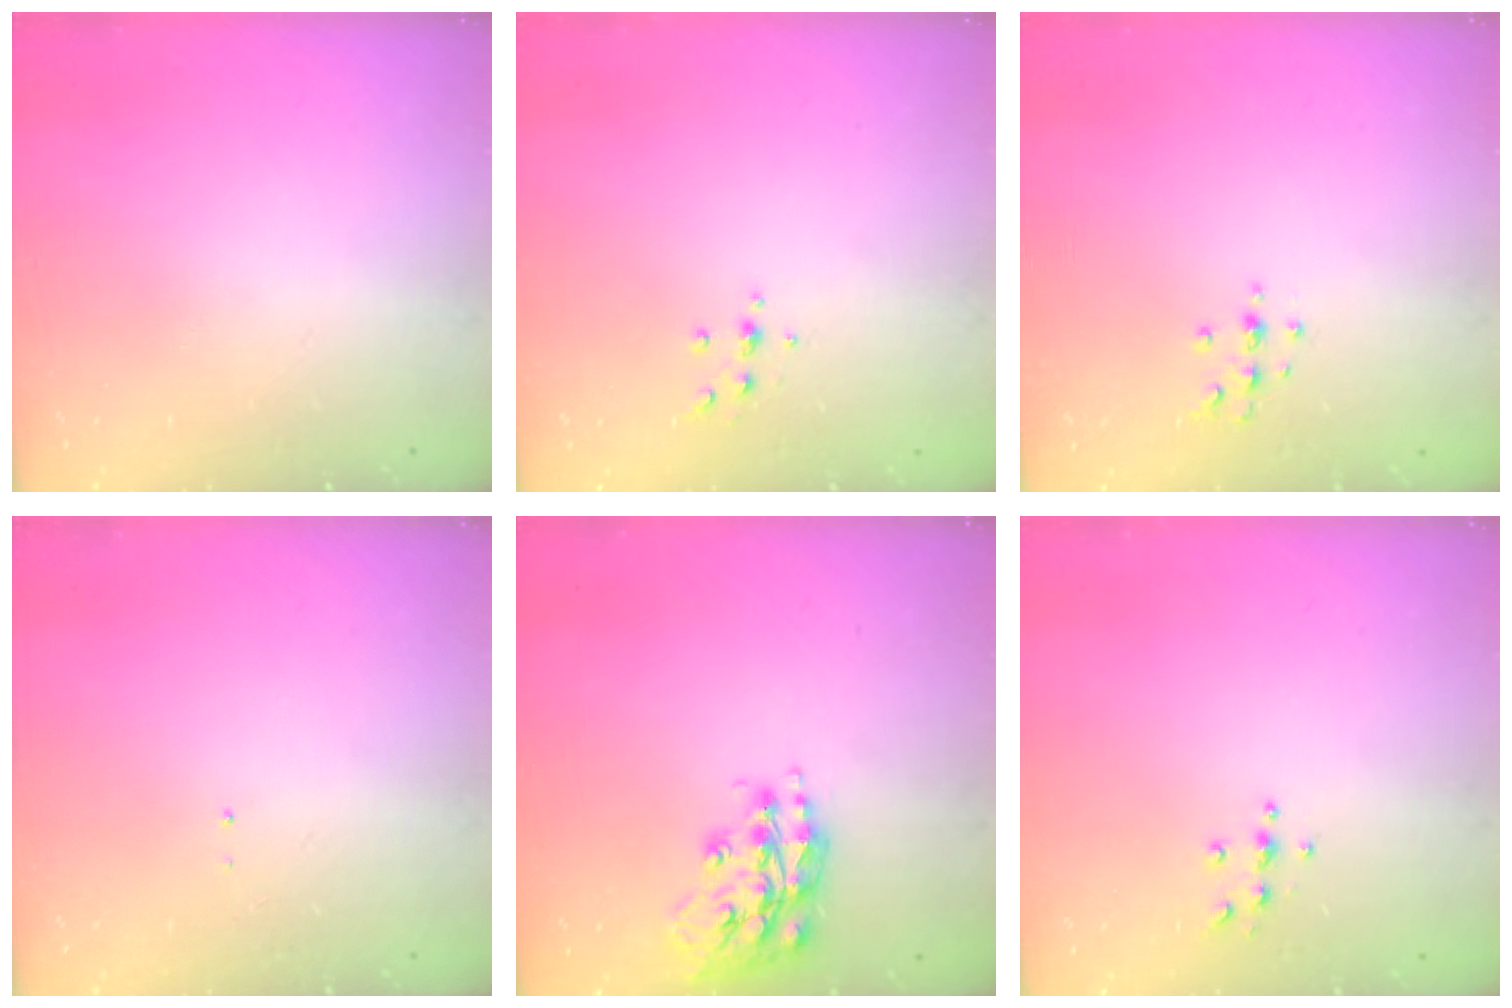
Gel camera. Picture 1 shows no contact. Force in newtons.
{"total": 3.8, "press": 3.6, "slide": 1.2}
{"total": 4.3, "press": 4.2, "slide": 1.0}
{"total": 0.7, "press": 0.7, "slide": 0.1}
{"total": 16.0, "press": 16.0, "slide": 1.2}
{"total": 4.6, "press": 4.6, "slide": 0.5}